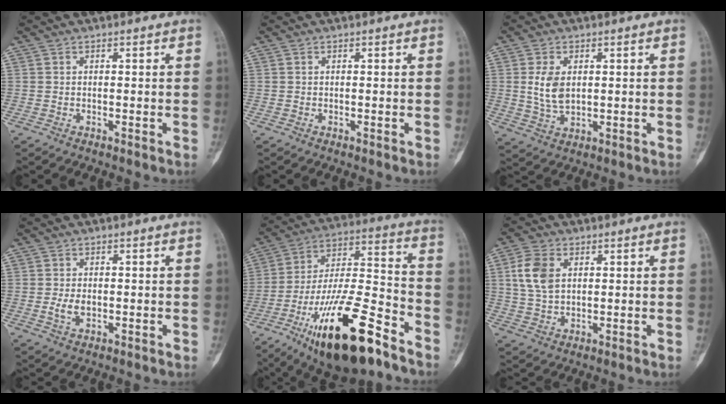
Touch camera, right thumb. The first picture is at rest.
{"total": 0.0}
{"total": 6.1, "force": [1.0, 3.8, 4.7], "torque": [-0.085, -0.007, 0.026]}
{"total": 3.1, "force": [-0.4, 1.9, 2.4], "torque": [-0.048, -0.002, -0.005]}
{"total": 25.2, "force": [-14.7, 7.9, 18.9], "torque": [-0.329, 0.075, -0.246]}
{"total": 7.6, "force": [2.0, 5.0, 5.4], "torque": [-0.107, 0.001, 0.041]}